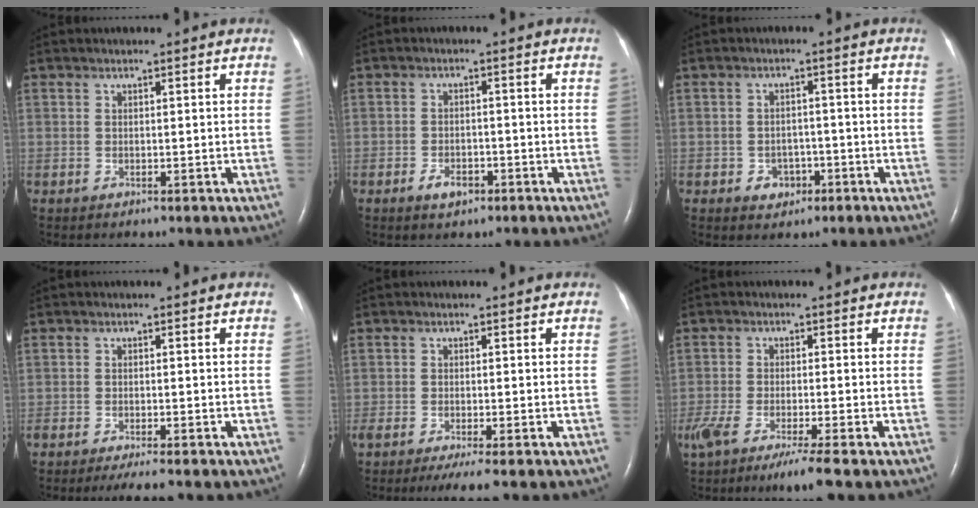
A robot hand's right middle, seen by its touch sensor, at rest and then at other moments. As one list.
[{"total": 3.0, "force": [-1.8, 1.6, 1.7], "torque": [-0.035, 0.001, -0.025]}, {"total": 3.2, "force": [-1.4, 2.5, 1.3], "torque": [-0.015, 0.006, -0.015]}, {"total": 4.1, "force": [-3.3, 0.1, 2.3], "torque": [-0.036, -0.007, -0.051]}, {"total": 4.4, "force": [-3.3, 0.0, 2.9], "torque": [-0.044, -0.010, -0.053]}, {"total": 8.4, "force": [-5.9, 0.1, 6.0], "torque": [-0.102, -0.022, -0.097]}]